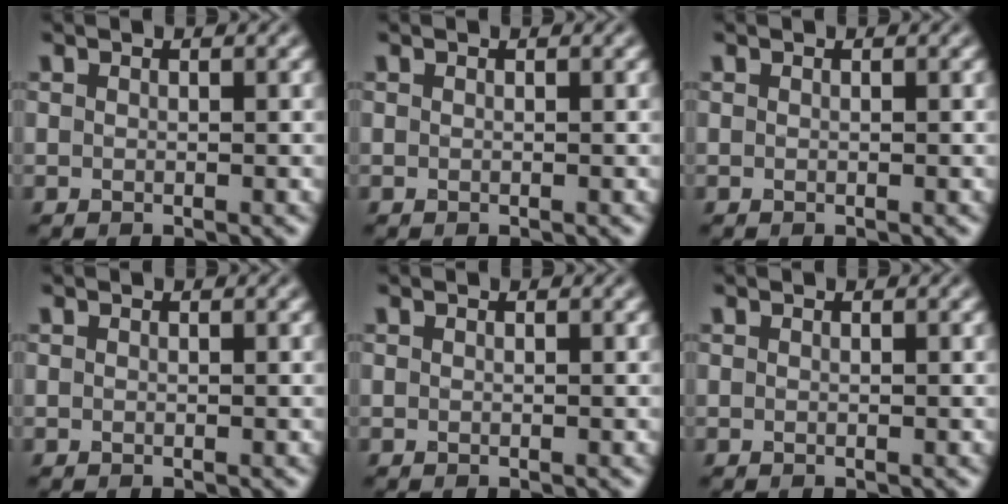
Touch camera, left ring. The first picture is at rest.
{"total": 0.0}
{"total": 0.0}
{"total": 0.0}
{"total": 0.0}
{"total": 0.0}